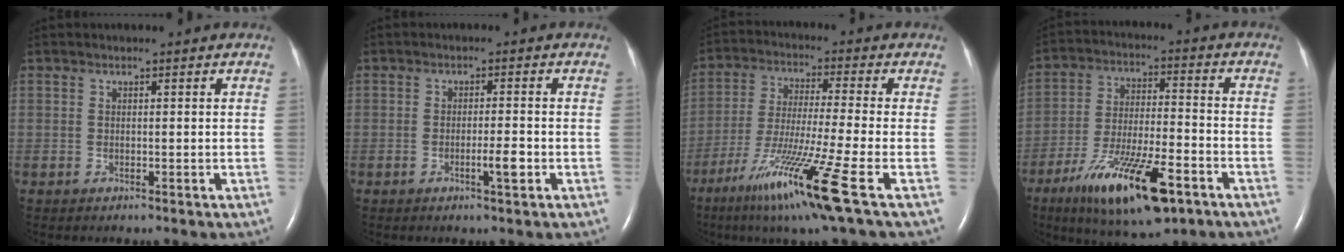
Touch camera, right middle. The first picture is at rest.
{"total": 2.7, "force": [-1.1, 0.1, 2.5], "torque": [-0.043, -0.001, -0.019]}
{"total": 14.9, "force": [-7.8, -1.6, 12.6], "torque": [-0.252, -0.050, -0.142]}
{"total": 16.6, "force": [-9.3, 3.9, 13.1], "torque": [-0.233, -0.023, -0.154]}